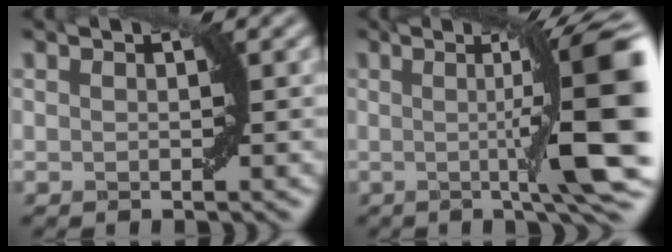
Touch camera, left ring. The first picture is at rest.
{"total": 11.2, "force": [-1.5, 2.6, 10.8], "torque": [-0.153, -0.001, -0.022]}